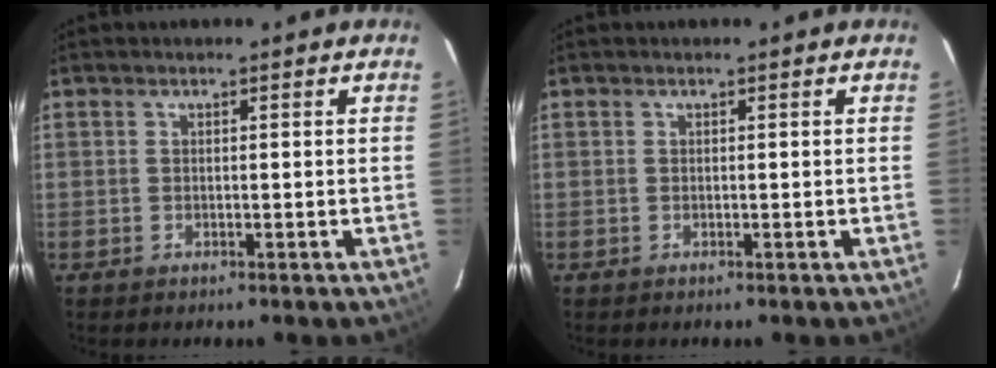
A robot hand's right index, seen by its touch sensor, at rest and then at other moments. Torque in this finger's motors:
{"motor_torque": [0.03, 0.03, 0.00, 0.00]}